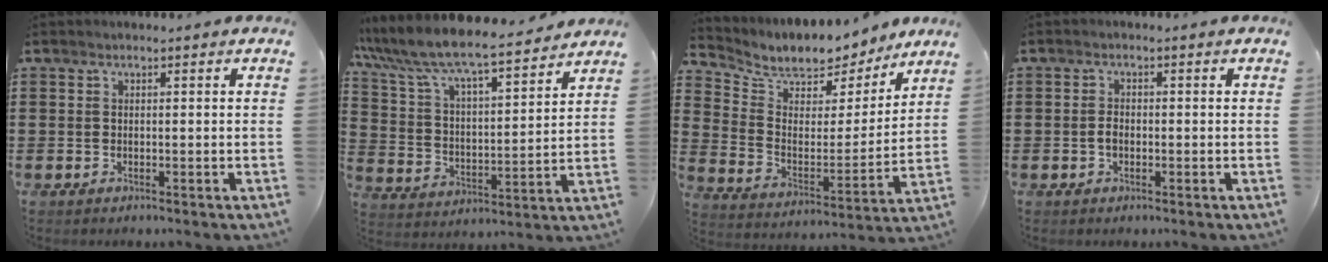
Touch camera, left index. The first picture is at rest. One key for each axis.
{"total": 8.0, "fx": 7.4, "fy": 0.8, "fz": 3.0, "tx": -0.092, "ty": -0.048, "tz": 0.123}
{"total": 6.6, "fx": 6.0, "fy": 2.6, "fz": 0.7, "tx": -0.049, "ty": -0.049, "tz": 0.101}
{"total": 1.8, "fx": -0.3, "fy": 0.9, "fz": 1.5, "tx": -0.037, "ty": 0.000, "tz": -0.008}